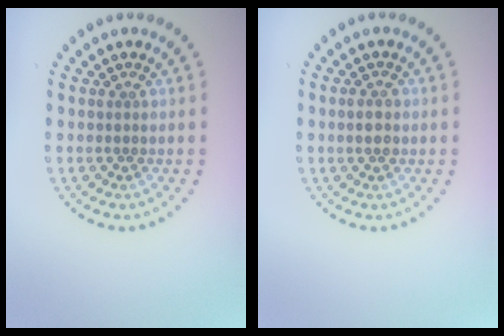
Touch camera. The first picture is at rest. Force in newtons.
{"total": 1.2, "press": 1.2, "slide": 0.2}